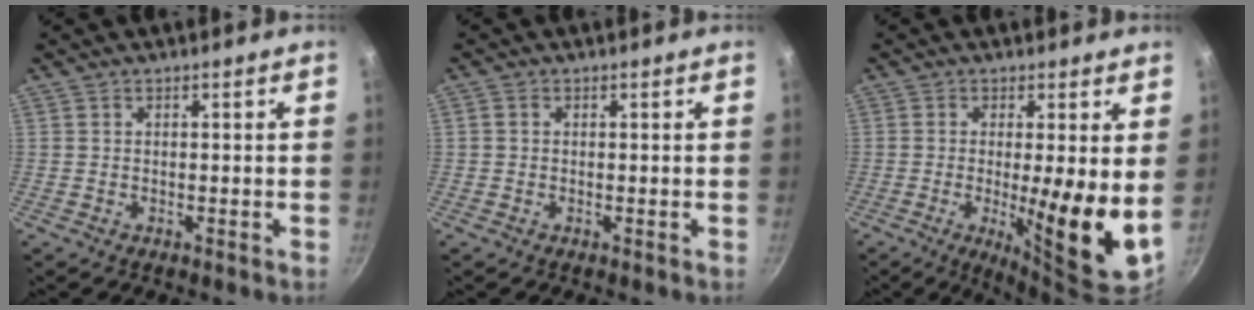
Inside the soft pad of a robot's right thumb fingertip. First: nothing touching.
{"total": 0.8, "force": [0.0, 0.7, 0.4], "torque": [-0.007, 0.005, 0.000]}
{"total": 11.4, "force": [-0.6, 1.6, 11.3], "torque": [-0.170, -0.026, -0.009]}